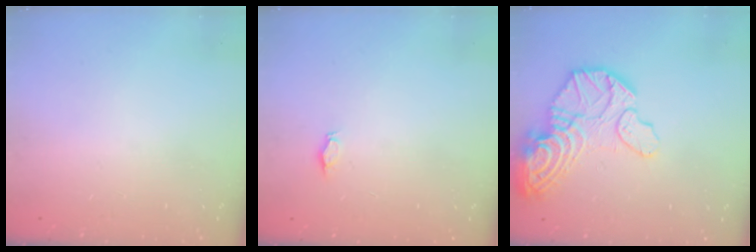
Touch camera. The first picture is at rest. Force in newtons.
{"total": 2.9, "press": 2.9, "slide": 0.5}
{"total": 20.9, "press": 20.8, "slide": 2.2}